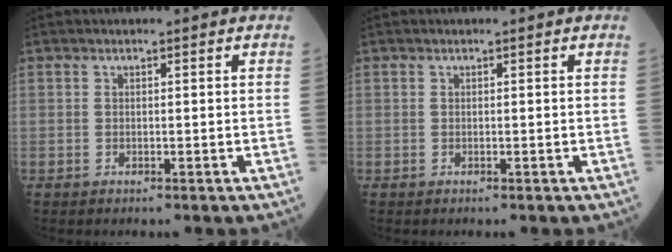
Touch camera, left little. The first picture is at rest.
{"total": 0.0}